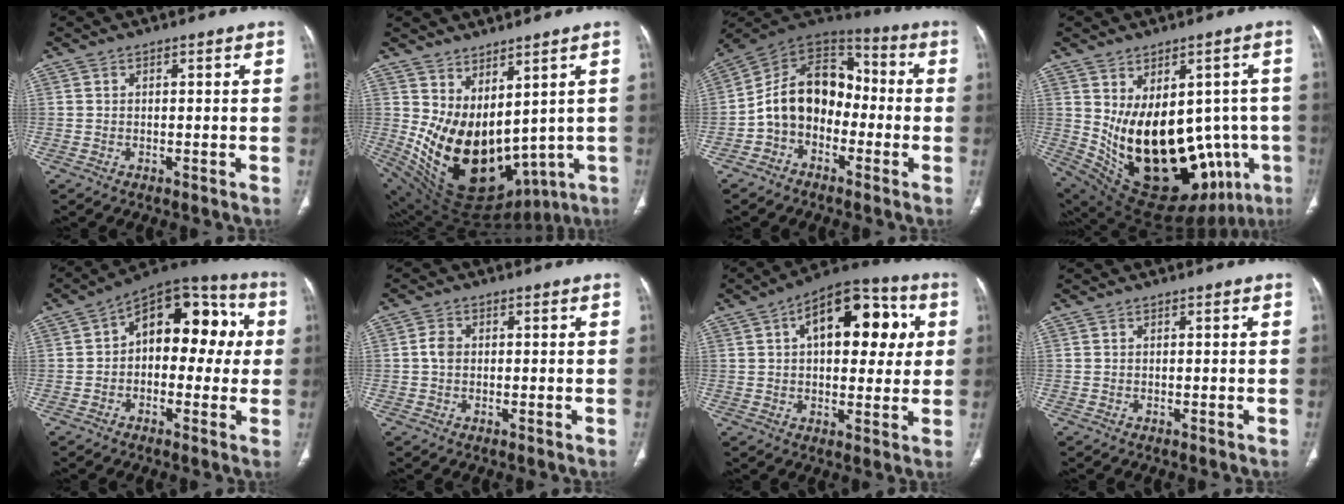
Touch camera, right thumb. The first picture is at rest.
{"total": 19.5, "force": [2.0, 12.0, 15.2], "torque": [-0.242, -0.046, 0.085]}
{"total": 14.0, "force": [-2.9, 10.4, 8.8], "torque": [-0.124, 0.064, -0.065]}
{"total": 25.4, "force": [-4.1, 14.5, 20.4], "torque": [-0.287, -0.016, -0.014]}
{"total": 16.2, "force": [1.8, 10.1, 12.5], "torque": [-0.117, 0.048, 0.012]}
{"total": 2.4, "force": [0.0, 1.8, 1.5], "torque": [-0.028, 0.003, -0.003]}
{"total": 18.6, "force": [5.0, 10.0, 14.9], "torque": [-0.164, 0.018, 0.064]}
{"total": 0.0}